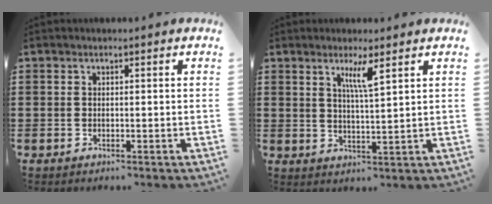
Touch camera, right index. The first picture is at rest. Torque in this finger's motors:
{"motor_torque": [0.08, 0.02, 0.15, 0.07]}